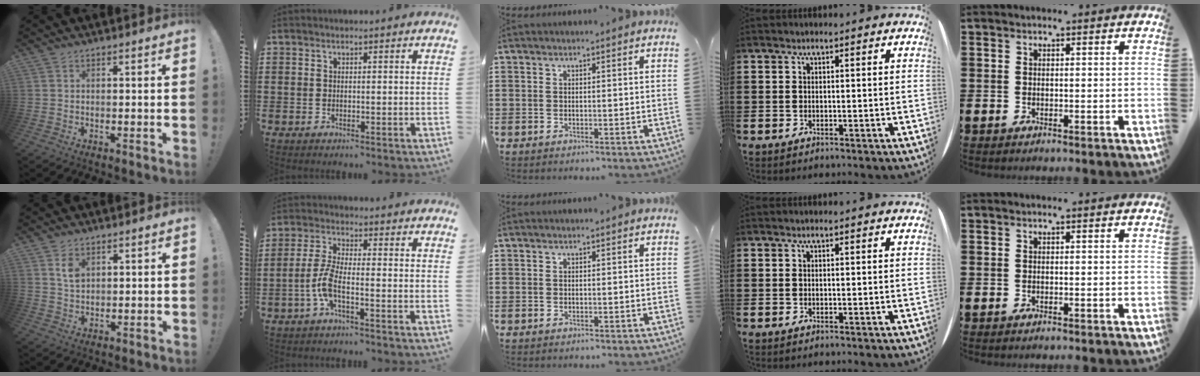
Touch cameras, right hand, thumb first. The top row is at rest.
{"thumb": {"total": 4.5, "force": [2.1, 3.0, 2.7], "torque": [-0.029, -0.011, 0.033]}, "index": {"total": 5.5, "force": [-2.4, 1.4, 4.7], "torque": [-0.122, -0.013, -0.054]}}